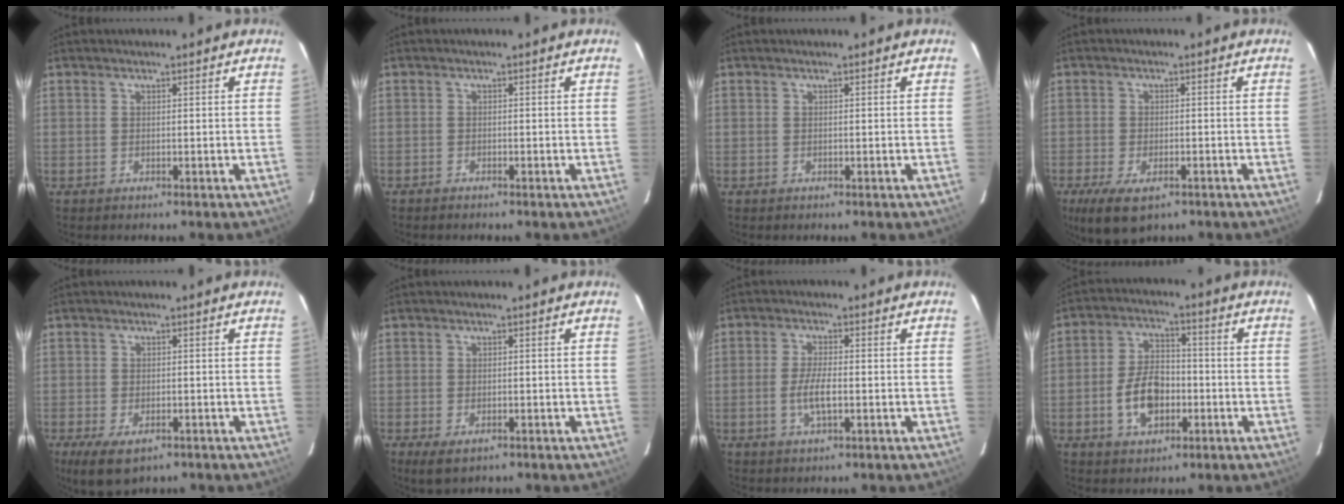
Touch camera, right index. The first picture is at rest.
{"total": 0.8, "force": [-0.7, 0.2, 0.0], "torque": [-0.008, 0.003, -0.014]}
{"total": 0.0}
{"total": 11.0, "force": [-7.0, 4.9, 6.9], "torque": [-0.159, -0.030, -0.118]}
{"total": 6.8, "force": [-3.9, 3.3, 4.5], "torque": [-0.102, -0.026, -0.065]}
{"total": 1.8, "force": [-1.2, 0.9, 1.1], "torque": [-0.022, -0.005, -0.021]}
{"total": 4.6, "force": [-1.1, 1.1, 4.3], "torque": [-0.087, -0.003, -0.022]}
{"total": 9.4, "force": [-2.8, 5.8, 6.8], "torque": [-0.135, 0.017, -0.042]}